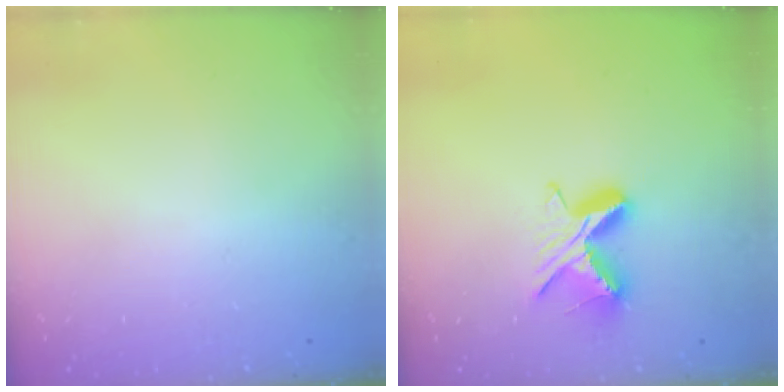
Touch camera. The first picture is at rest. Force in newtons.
{"total": 8.5, "press": 8.5, "slide": 0.4}